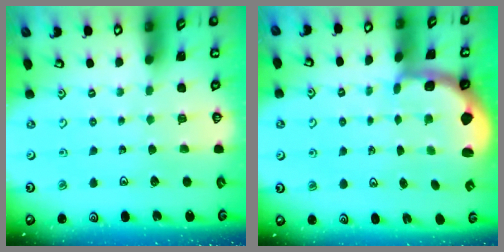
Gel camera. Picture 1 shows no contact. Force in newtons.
{"total": 1.0, "press": 0.9, "slide": 0.2}